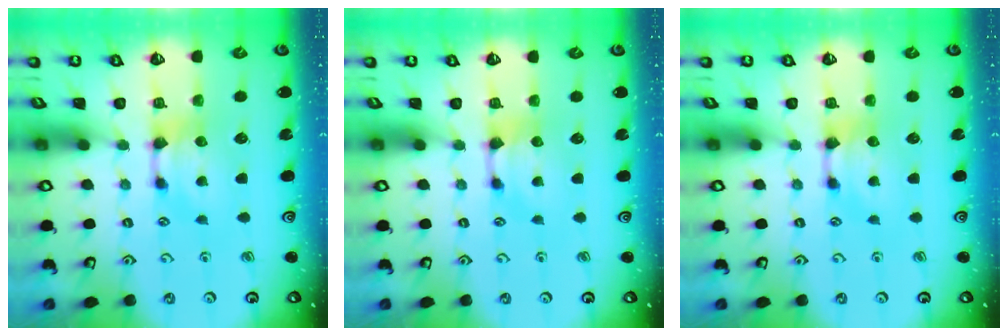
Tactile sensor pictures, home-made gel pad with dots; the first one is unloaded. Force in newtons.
{"total": 0.0}
{"total": 0.0}